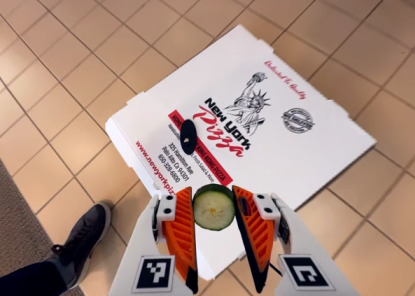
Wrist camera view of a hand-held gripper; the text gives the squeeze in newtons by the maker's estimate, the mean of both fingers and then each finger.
{"total": 7.2, "left": 7.3, "right": 7.1}